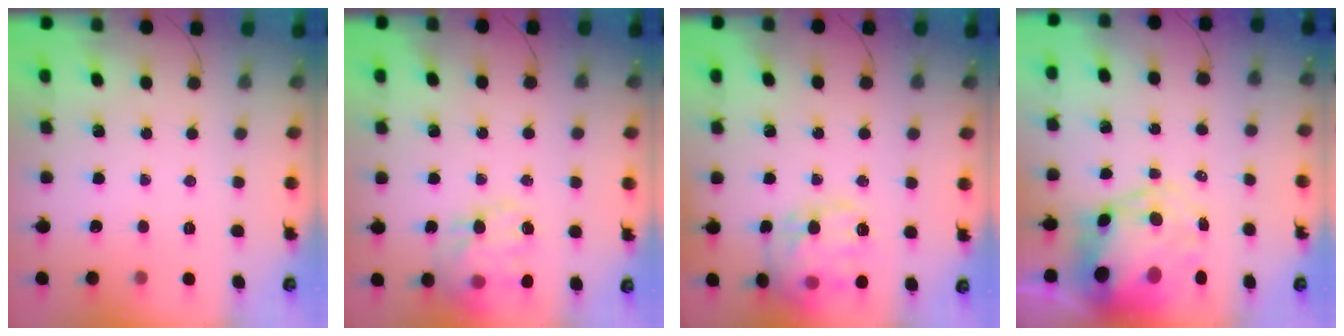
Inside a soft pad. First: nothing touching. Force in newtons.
{"total": 16.4, "press": 16.0, "slide": 3.5}
{"total": 17.3, "press": 17.3, "slide": 1.4}
{"total": 12.8, "press": 12.3, "slide": 3.4}